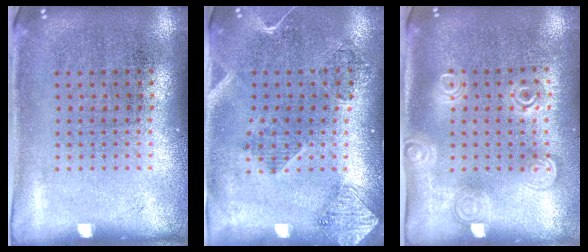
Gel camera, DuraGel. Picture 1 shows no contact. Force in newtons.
{"total": 1.9, "press": 1.6, "slide": 0.9}
{"total": 1.5, "press": 1.4, "slide": 0.7}